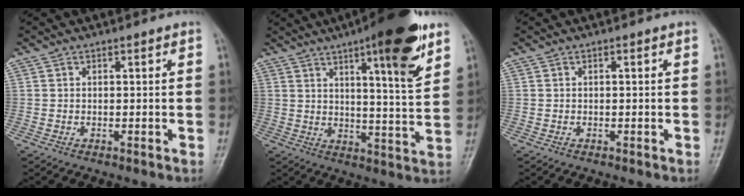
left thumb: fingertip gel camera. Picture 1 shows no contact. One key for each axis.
{"total": 16.0, "fx": 8.9, "fy": 3.2, "fz": 12.9, "tx": -0.163, "ty": -0.046, "tz": 0.126}
{"total": 0.0}